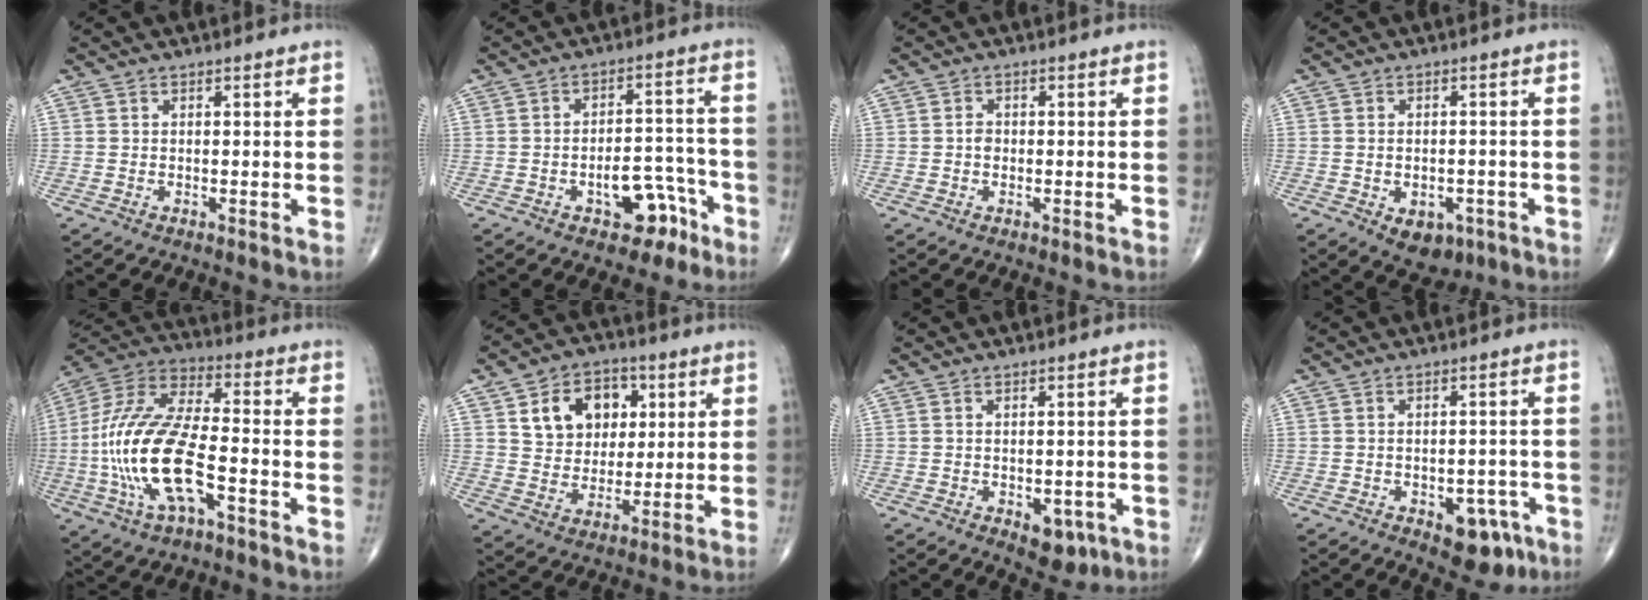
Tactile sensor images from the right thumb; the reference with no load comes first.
{"total": 9.0, "force": [-5.0, 5.0, 5.7], "torque": [-0.048, 0.052, -0.065]}
{"total": 1.4, "force": [-0.2, 1.2, 0.7], "torque": [-0.003, 0.005, -0.005]}
{"total": 6.7, "force": [-2.9, 4.5, 4.0], "torque": [-0.041, 0.012, -0.029]}
{"total": 20.5, "force": [-5.3, 8.3, 17.9], "torque": [-0.390, 0.031, -0.094]}
{"total": 12.7, "force": [4.2, 9.7, 7.0], "torque": [-0.066, -0.007, 0.072]}
{"total": 5.4, "force": [-2.1, 3.1, 3.9], "torque": [-0.029, 0.002, -0.016]}
{"total": 7.9, "force": [-3.9, 4.4, 5.2], "torque": [-0.035, 0.021, -0.042]}